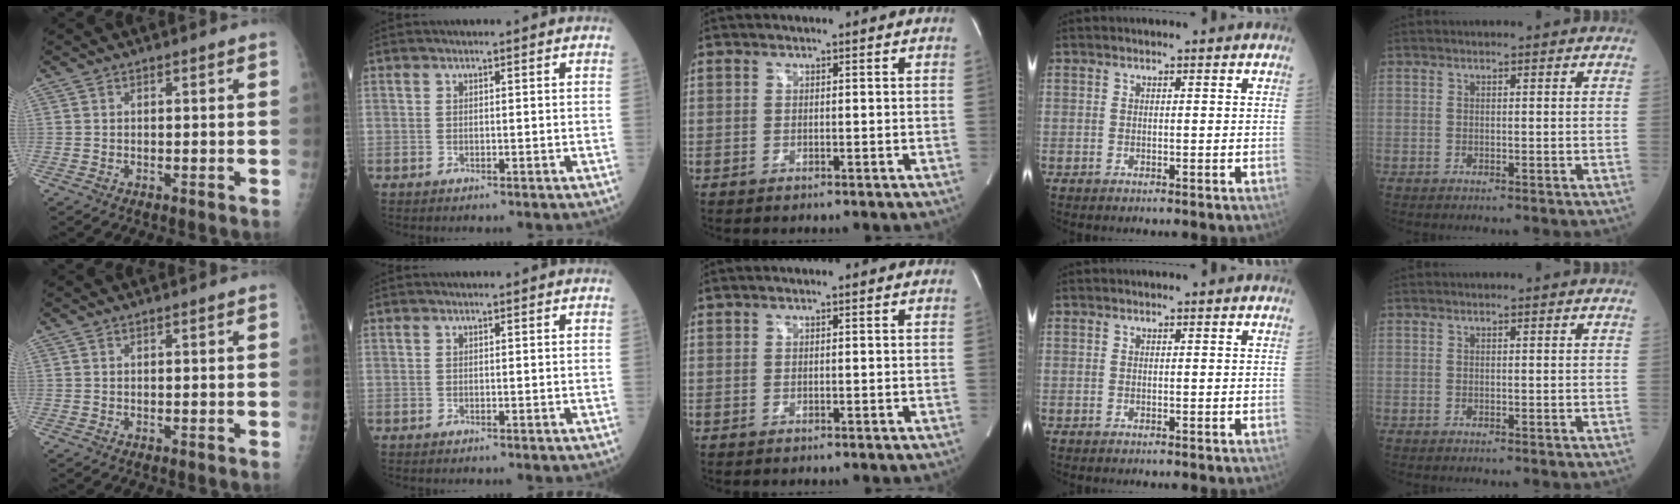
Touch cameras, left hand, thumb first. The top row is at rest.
{}